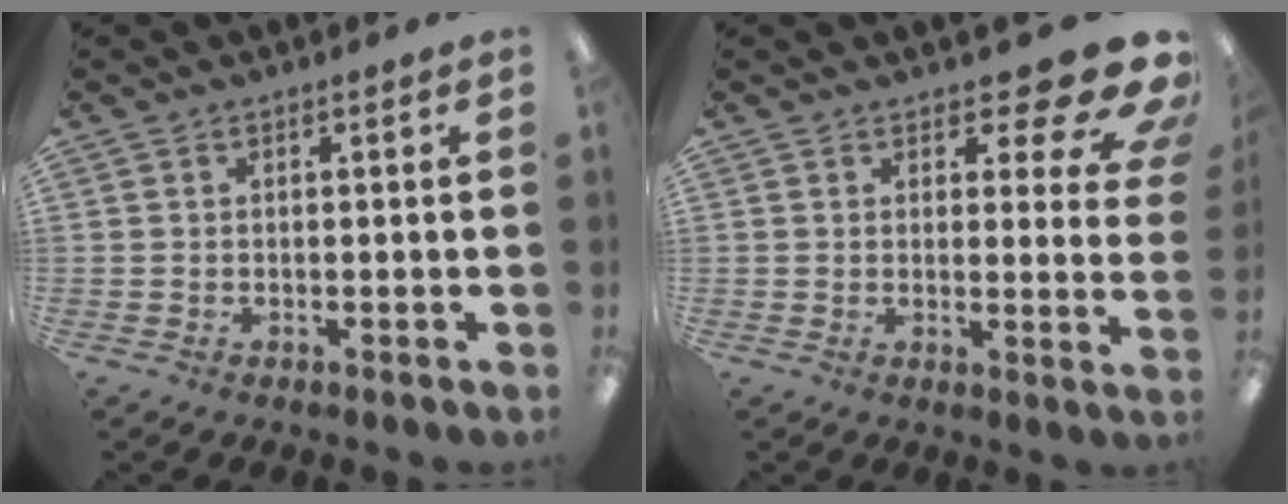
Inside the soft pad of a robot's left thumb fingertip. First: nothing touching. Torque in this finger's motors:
{"motor_torque": [0.22, 0.26, -0.04, 0.21, 0.06]}